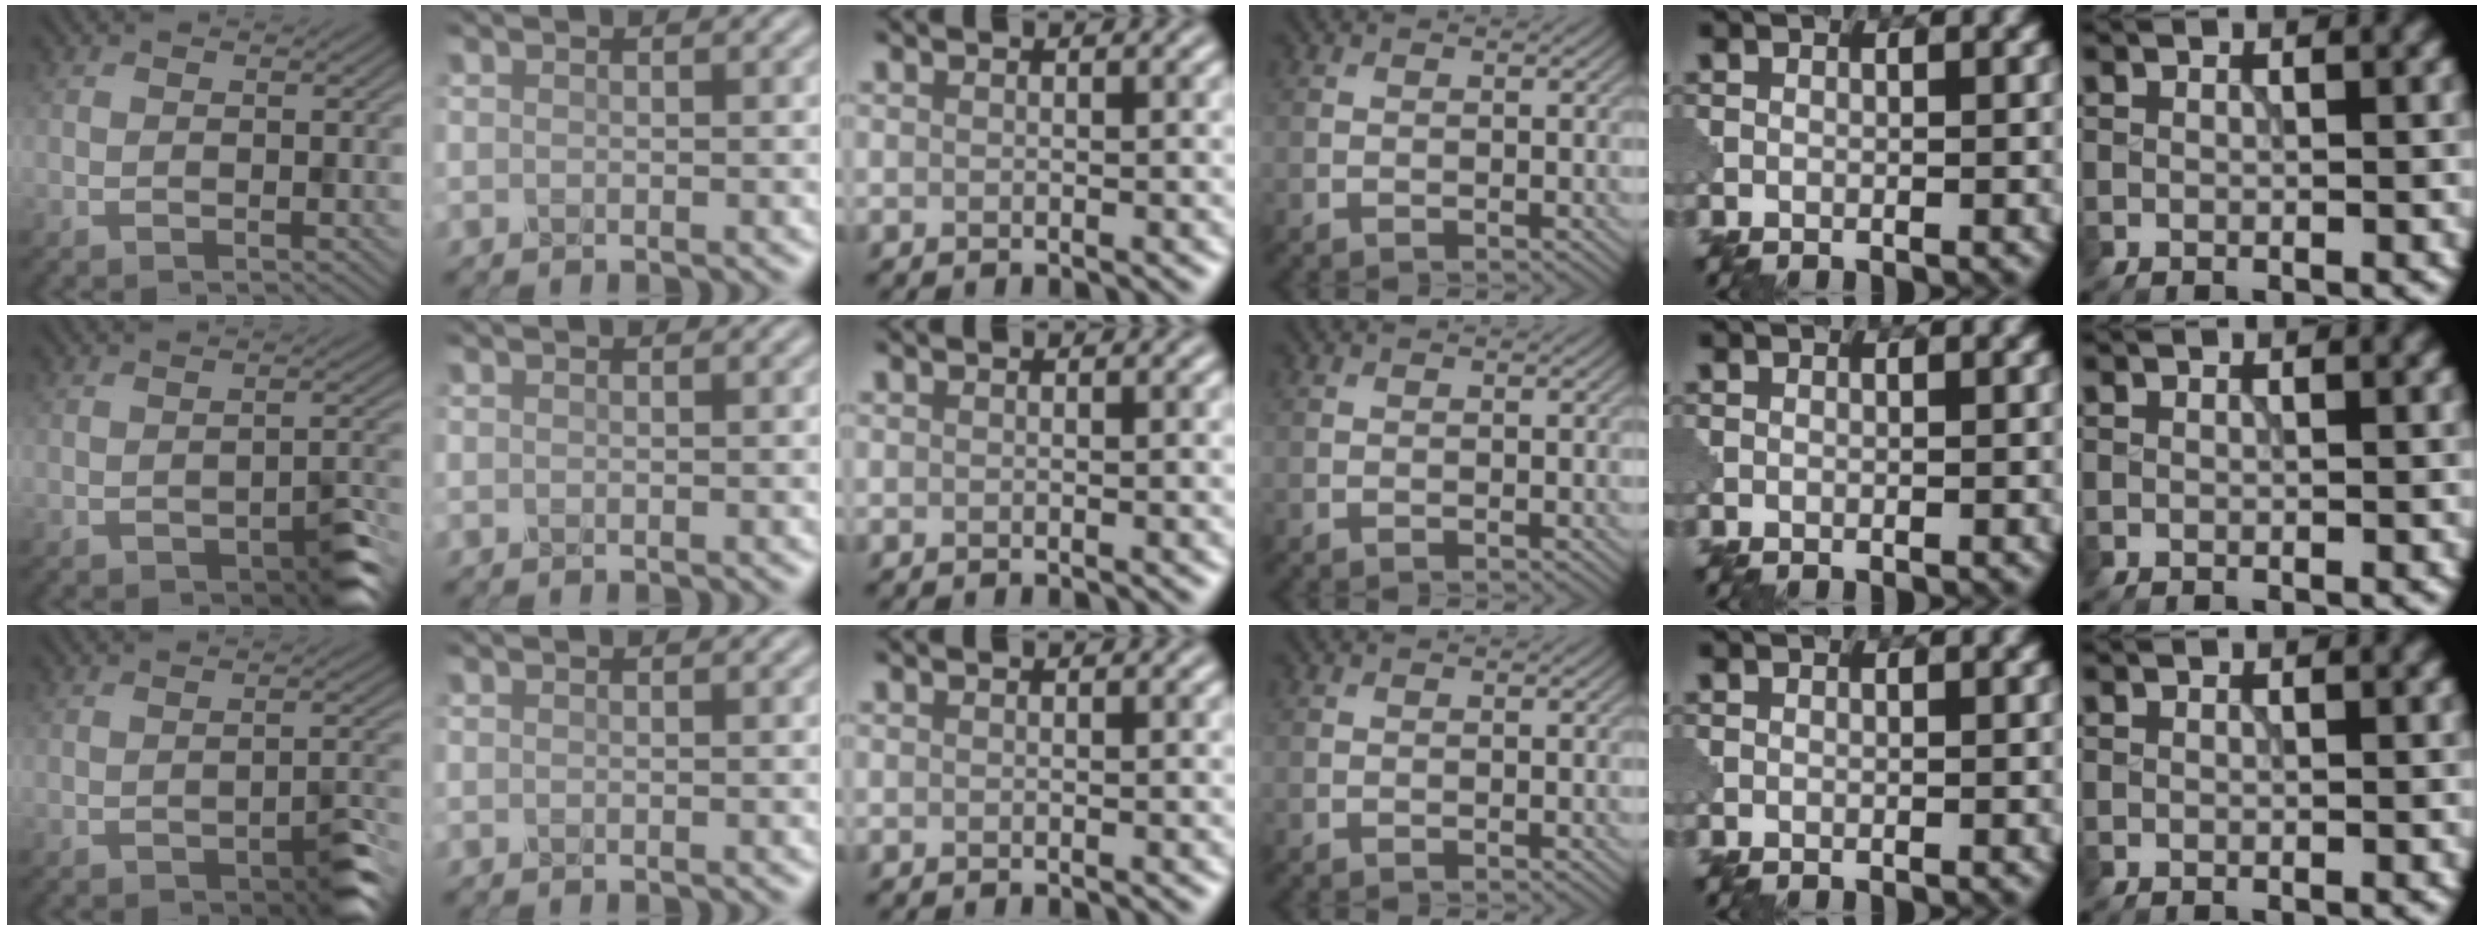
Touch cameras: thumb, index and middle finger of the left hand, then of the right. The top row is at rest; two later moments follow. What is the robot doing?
{"motion": "disassemble", "object": "pitcher"}